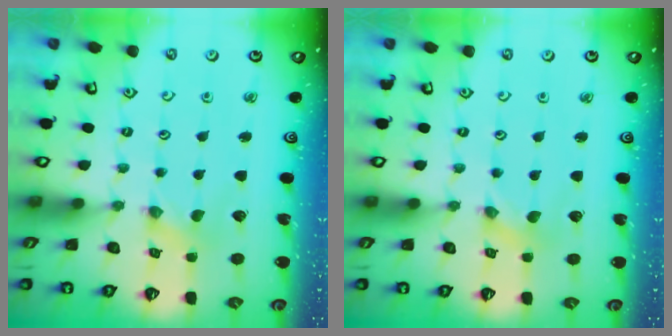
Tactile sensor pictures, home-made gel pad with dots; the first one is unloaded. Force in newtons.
{"total": 0.0}